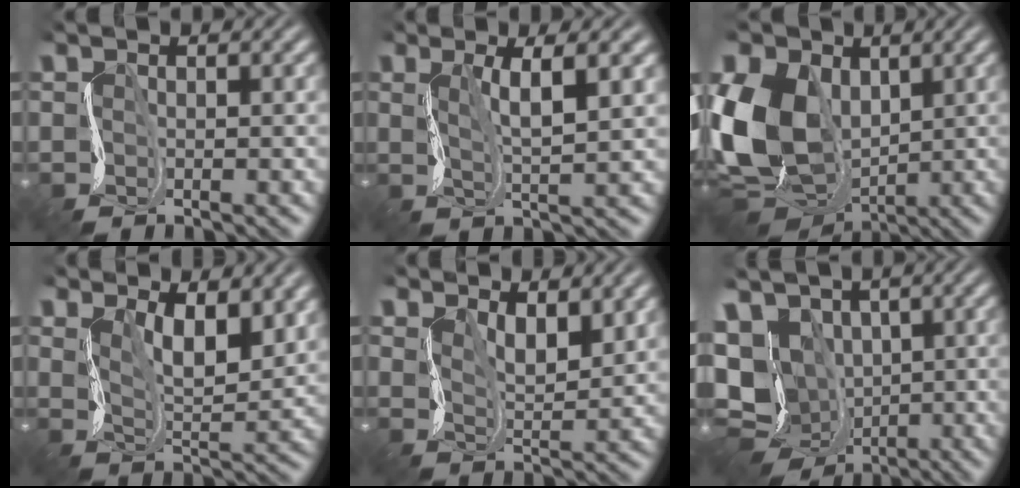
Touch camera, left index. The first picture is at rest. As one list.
[{"total": 3.4, "force": [0.9, 0.4, 3.3], "torque": [-0.066, -0.008, 0.012]}, {"total": 13.0, "force": [0.5, 9.3, 9.0], "torque": [-0.210, -0.018, -0.007]}, {"total": 5.4, "force": [2.2, 2.3, 4.3], "torque": [-0.076, -0.012, 0.033]}, {"total": 3.1, "force": [1.4, 1.4, 2.4], "torque": [-0.053, -0.012, 0.024]}, {"total": 13.3, "force": [-1.0, 11.2, 7.1], "torque": [-0.160, -0.013, -0.026]}]